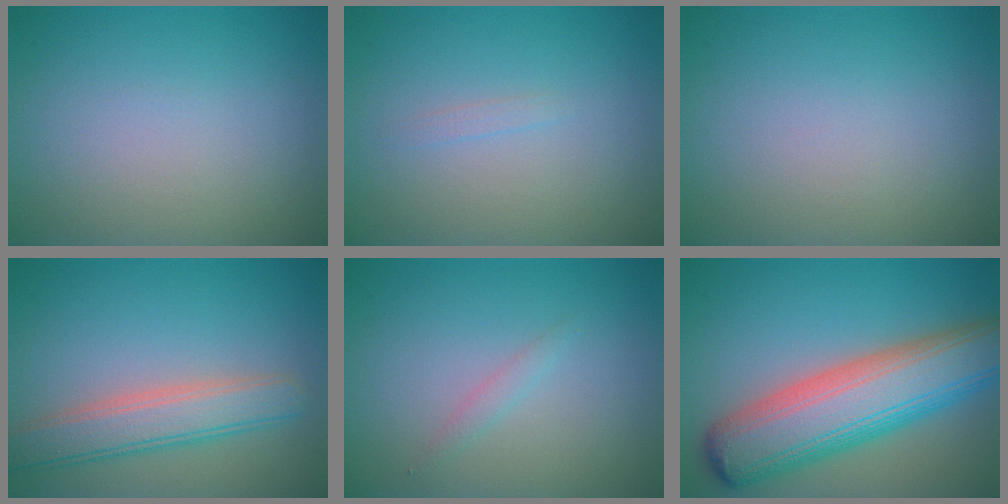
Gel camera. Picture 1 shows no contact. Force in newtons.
{"total": 0.6, "press": 0.6, "slide": 0.1}
{"total": 0.0}
{"total": 4.7, "press": 4.7, "slide": 0.4}
{"total": 0.9, "press": 0.9, "slide": 0.1}
{"total": 11.0, "press": 11.0, "slide": 0.4}